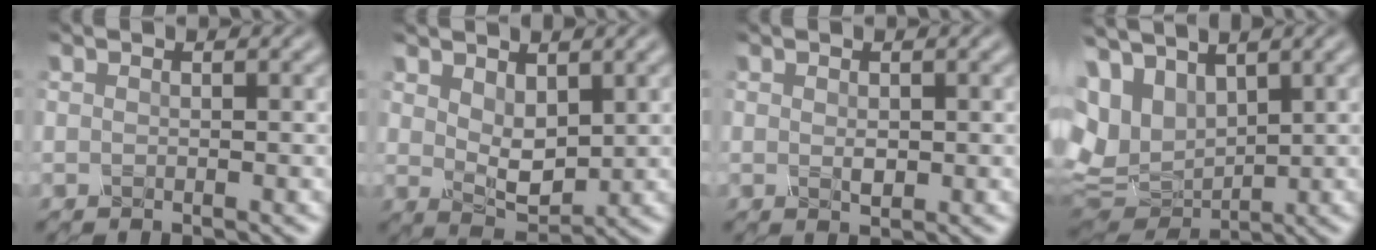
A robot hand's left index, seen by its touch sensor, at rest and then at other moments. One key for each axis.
{"total": 3.0, "fx": 1.0, "fy": 1.6, "fz": 2.3, "tx": -0.056, "ty": -0.005, "tz": 0.034}
{"total": 0.6, "fx": -0.2, "fy": 0.2, "fz": 0.5, "tx": -0.015, "ty": 0.002, "tz": 0.009}
{"total": 9.3, "fx": 3.3, "fy": 6.1, "fz": 6.2, "tx": -0.157, "ty": 0.012, "tz": 0.098}